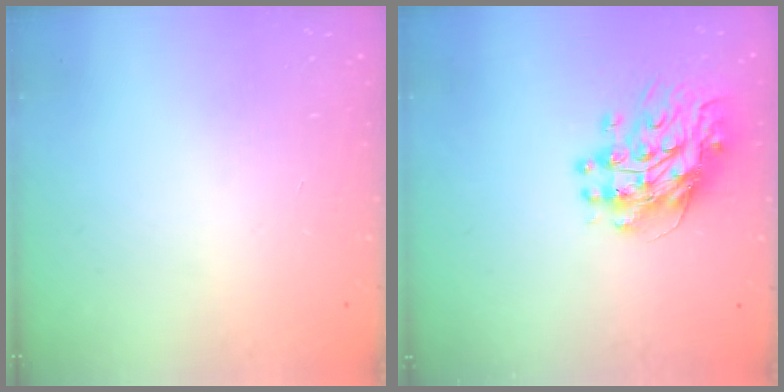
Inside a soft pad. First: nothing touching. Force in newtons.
{"total": 12.5, "press": 12.5, "slide": 1.1}